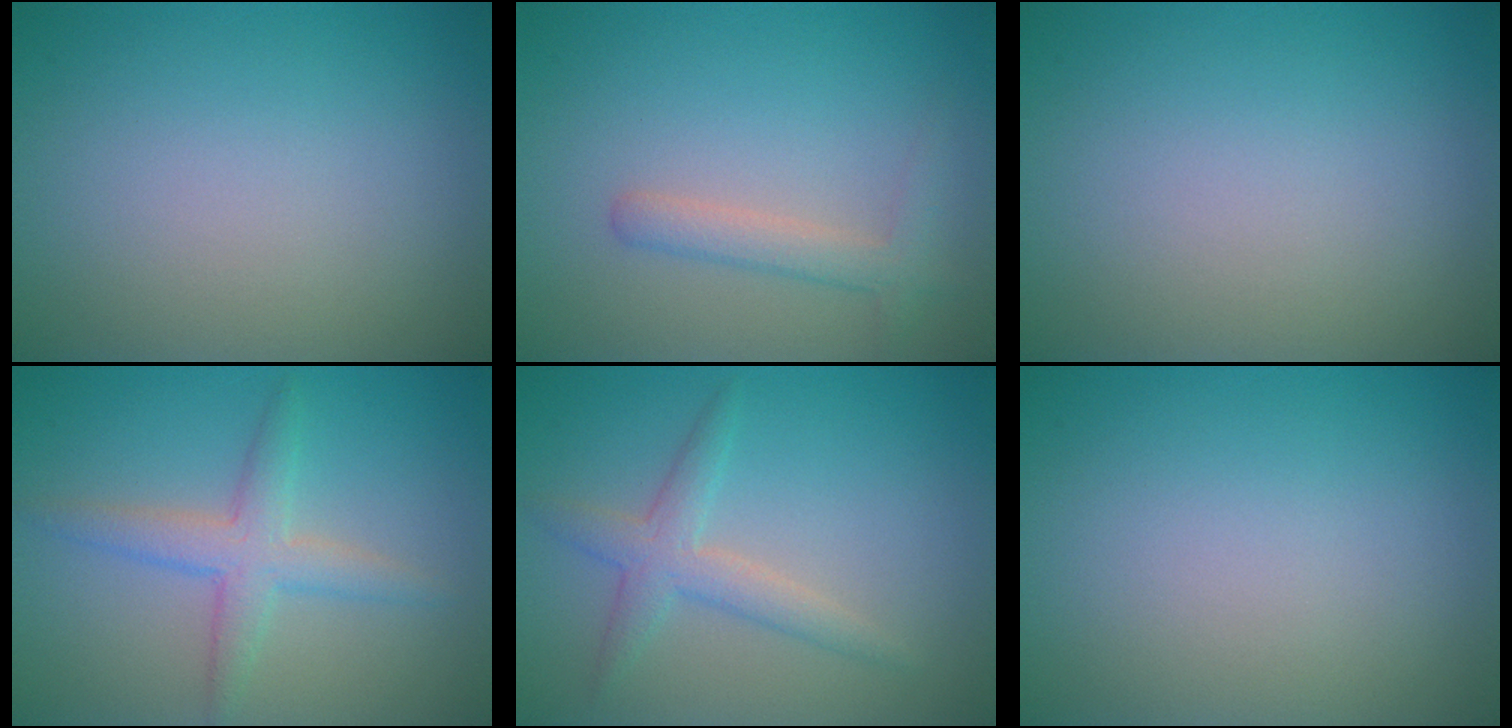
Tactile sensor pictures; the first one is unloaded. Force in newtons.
{"total": 2.2, "press": 2.2, "slide": 0.2}
{"total": 0.0}
{"total": 3.2, "press": 3.2, "slide": 0.2}
{"total": 2.7, "press": 2.7, "slide": 0.1}
{"total": 0.0}